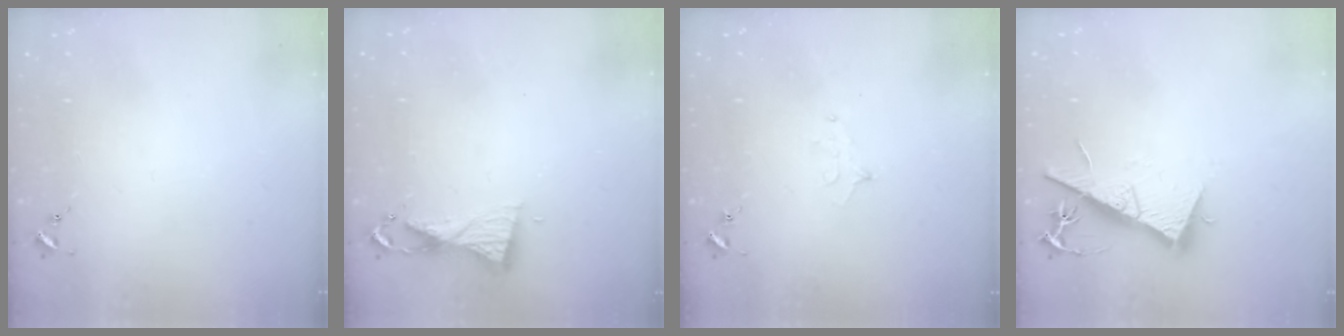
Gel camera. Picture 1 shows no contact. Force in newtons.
{"total": 6.2, "press": 6.1, "slide": 0.6}
{"total": 5.8, "press": 5.7, "slide": 0.6}
{"total": 12.5, "press": 12.5, "slide": 0.5}